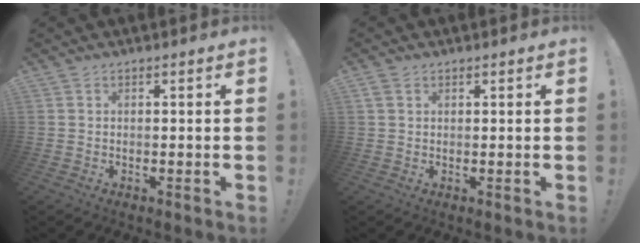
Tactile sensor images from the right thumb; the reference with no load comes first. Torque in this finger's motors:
{"motor_torque": [-0.19, -0.32, -0.13, 0.26, -0.01]}